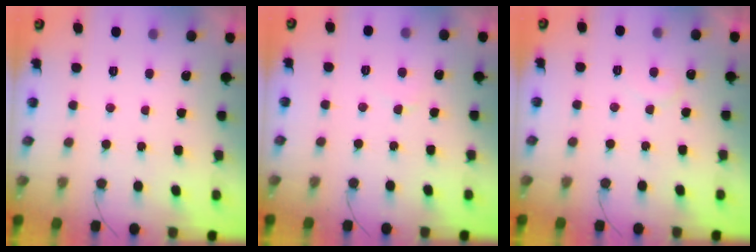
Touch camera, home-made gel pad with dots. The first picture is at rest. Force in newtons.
{"total": 2.4, "press": 2.4, "slide": 0.2}
{"total": 5.4, "press": 5.4, "slide": 0.3}